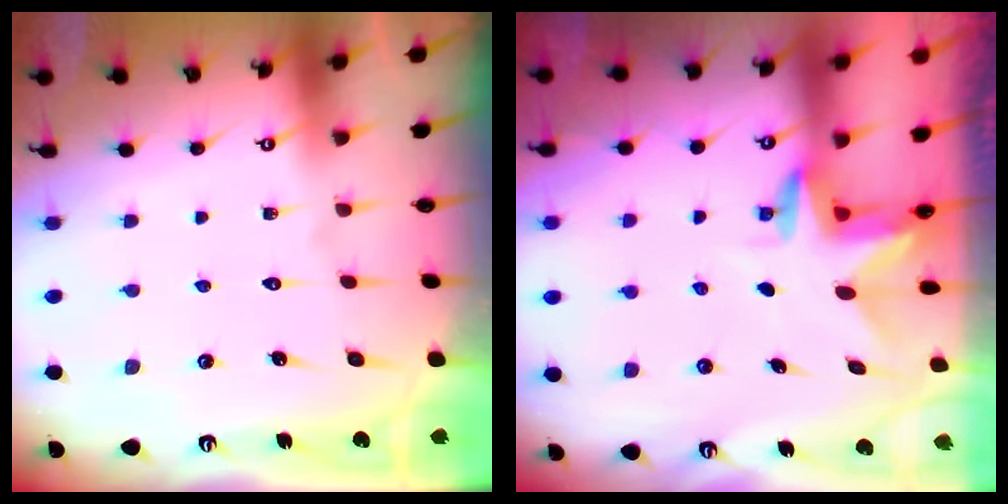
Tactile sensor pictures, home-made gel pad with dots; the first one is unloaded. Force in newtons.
{"total": 3.0, "press": 3.0, "slide": 0.2}